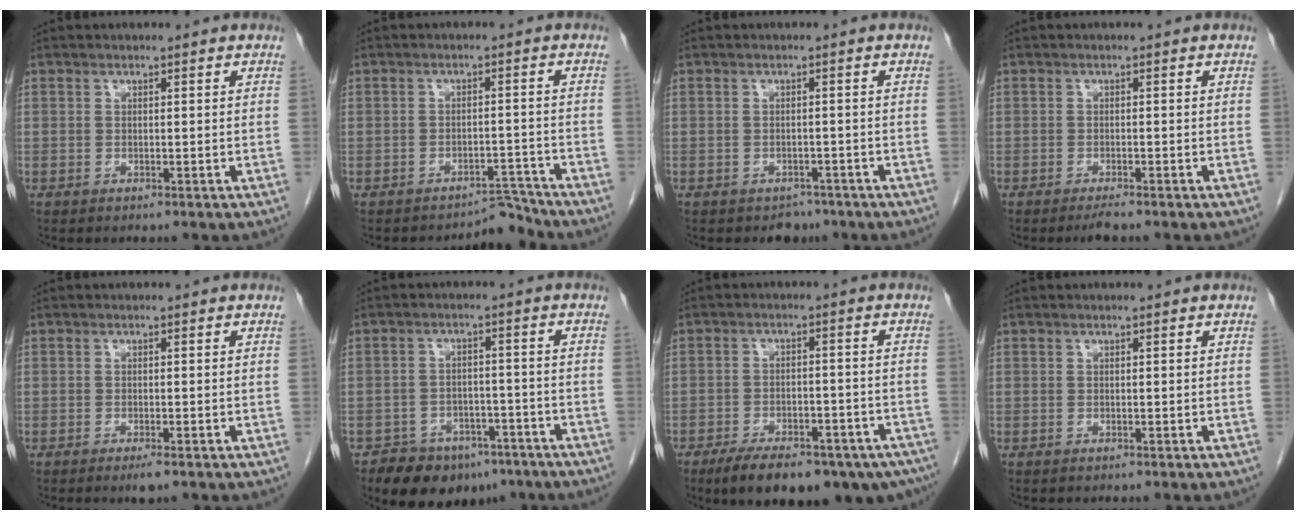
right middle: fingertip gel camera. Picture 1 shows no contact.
{"total": 3.2, "force": [-3.1, 0.1, -0.8], "torque": [0.017, 0.009, -0.043]}
{"total": 2.5, "force": [-1.8, 1.6, 0.5], "torque": [-0.008, 0.005, -0.021]}
{"total": 1.7, "force": [-1.4, 0.1, 0.9], "torque": [-0.019, -0.004, -0.022]}
{"total": 1.7, "force": [-1.1, 0.2, 1.3], "torque": [-0.021, -0.004, -0.015]}
{"total": 10.8, "force": [-7.9, 6.1, 4.1], "torque": [-0.054, 0.010, -0.112]}
{"total": 17.5, "force": [-12.5, 6.7, 10.2], "torque": [-0.120, 0.003, -0.168]}
{"total": 0.0}